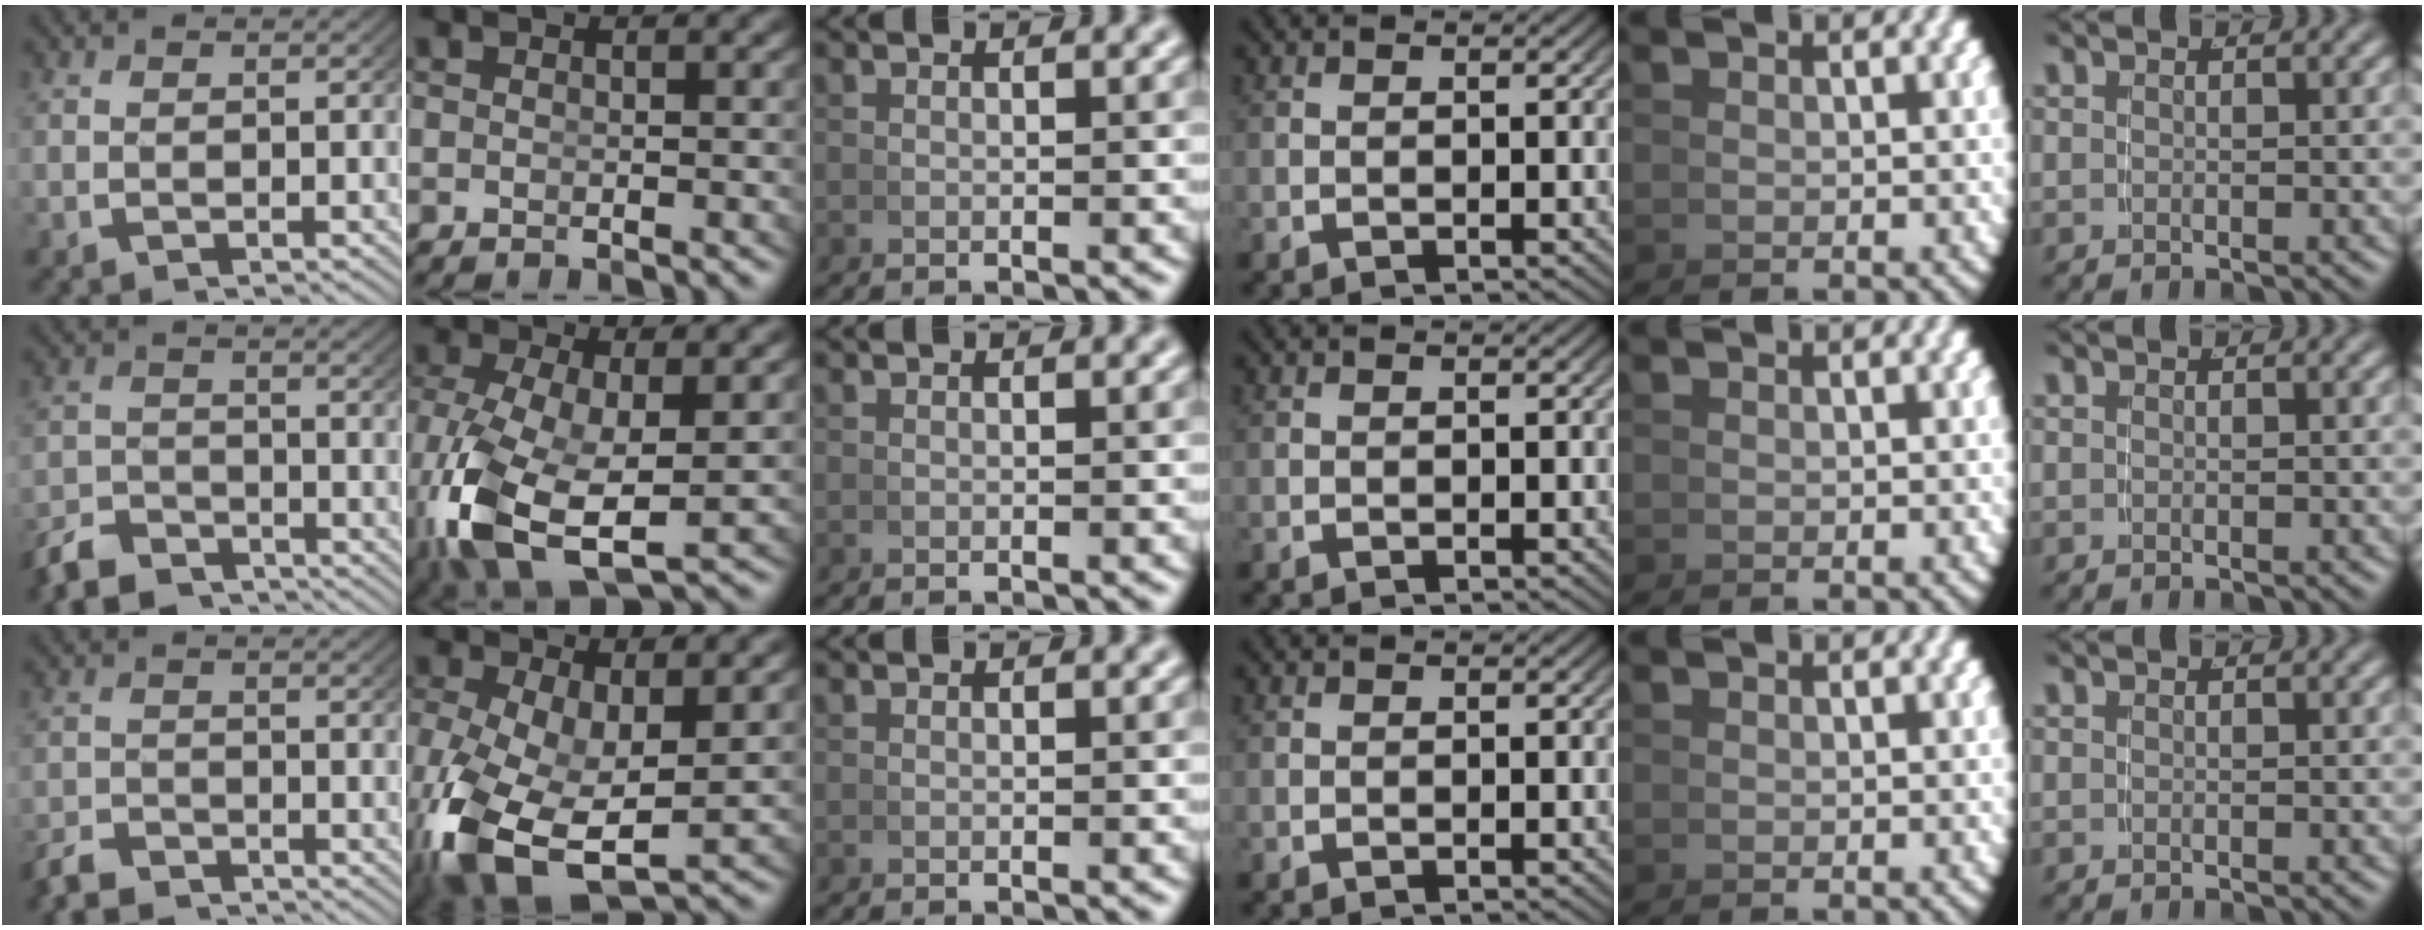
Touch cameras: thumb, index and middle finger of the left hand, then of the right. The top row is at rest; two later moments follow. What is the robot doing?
{"motion": "grasp_and_lifting", "object": "coin"}